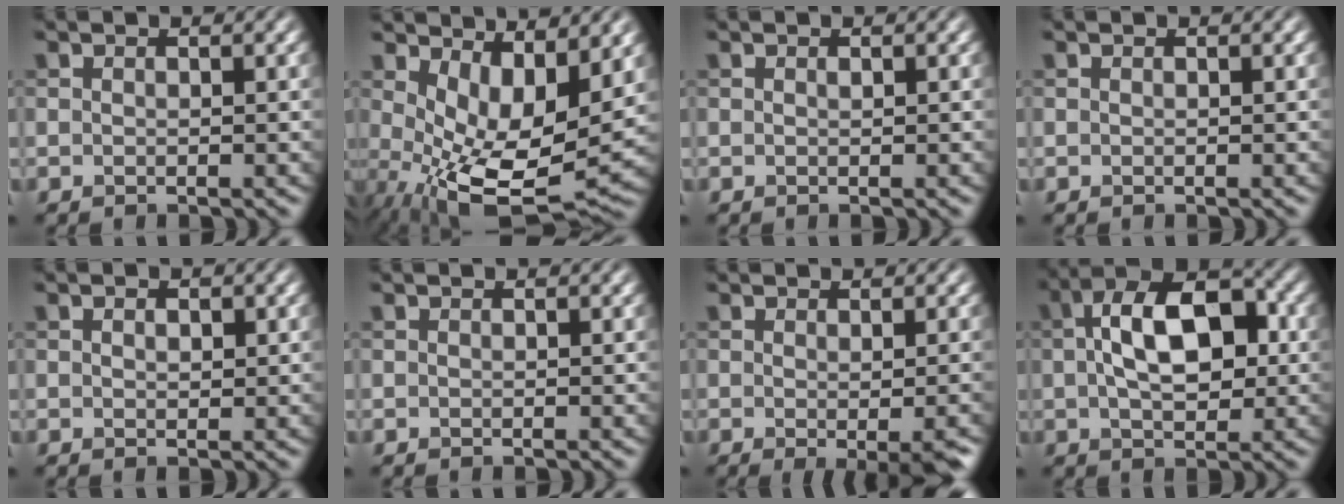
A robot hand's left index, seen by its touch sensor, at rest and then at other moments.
{"total": 10.0, "force": [0.4, 4.6, 8.8], "torque": [-0.158, -0.030, 0.022]}
{"total": 0.0}
{"total": 0.0}
{"total": 1.1, "force": [0.4, 0.6, 0.8], "torque": [-0.013, 0.000, 0.007]}
{"total": 0.0}
{"total": 4.1, "force": [-1.4, 0.7, 3.8], "torque": [-0.048, -0.007, -0.015]}
{"total": 8.5, "force": [0.7, 4.5, 7.2], "torque": [-0.120, 0.018, 0.004]}